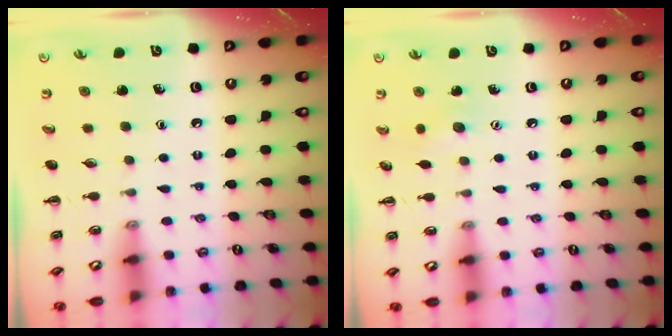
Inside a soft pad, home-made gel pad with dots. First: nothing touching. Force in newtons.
{"total": 5.2, "press": 5.0, "slide": 1.2}